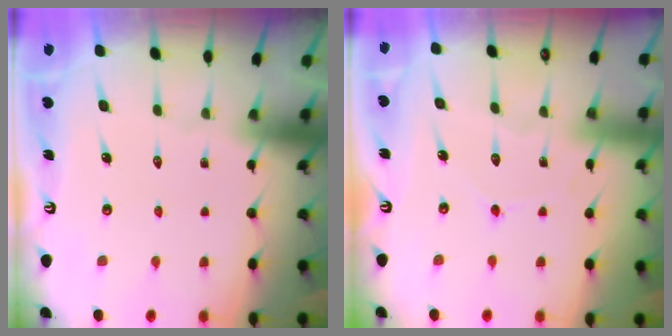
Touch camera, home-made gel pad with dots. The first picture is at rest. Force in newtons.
{"total": 4.3, "press": 4.3, "slide": 0.2}